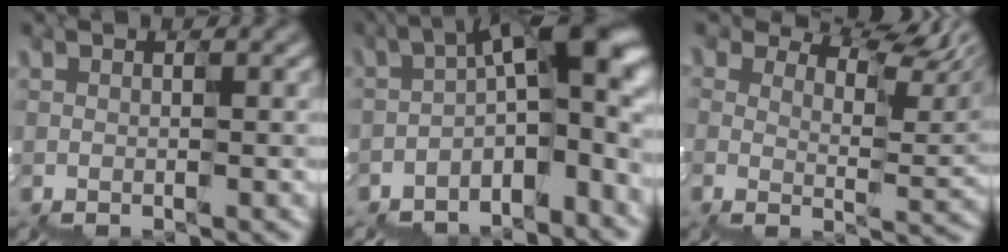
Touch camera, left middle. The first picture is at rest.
{"total": 10.8, "force": [-2.2, 4.7, 9.5], "torque": [-0.157, 0.009, -0.032]}
{"total": 7.7, "force": [5.7, 3.1, 4.1], "torque": [-0.064, 0.005, 0.098]}